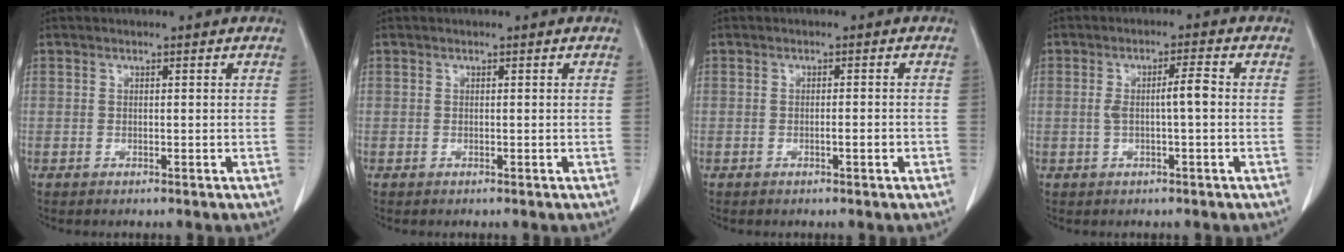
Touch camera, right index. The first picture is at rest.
{"total": 0.0}
{"total": 1.4, "force": [-0.5, 0.2, 1.3], "torque": [-0.021, 0.001, -0.008]}
{"total": 3.9, "force": [-0.1, 0.2, 3.9], "torque": [-0.071, 0.007, -0.001]}